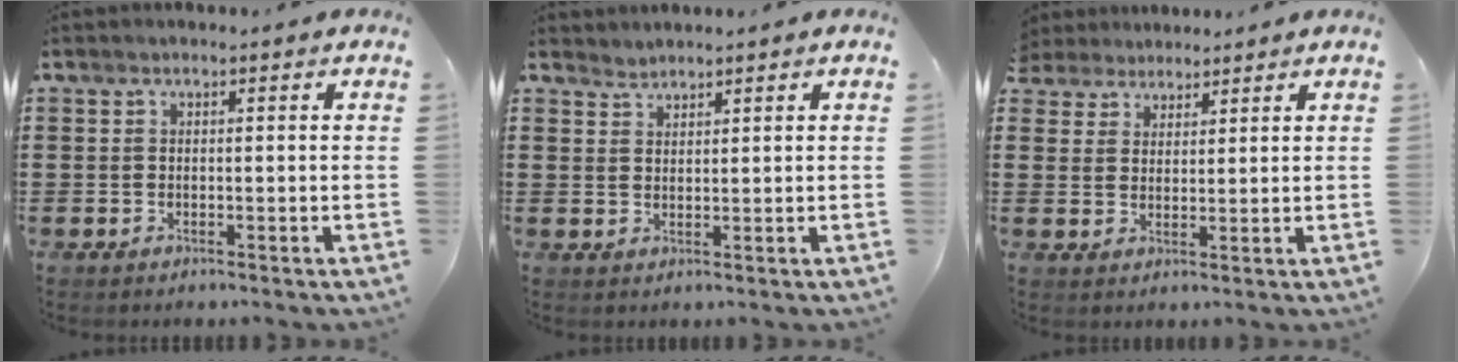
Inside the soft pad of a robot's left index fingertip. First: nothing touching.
{"total": 1.5, "force": [1.4, 0.0, -0.4], "torque": [0.005, 0.000, 0.029]}
{"total": 3.1, "force": [2.7, 1.4, -0.5], "torque": [-0.004, 0.001, 0.051]}